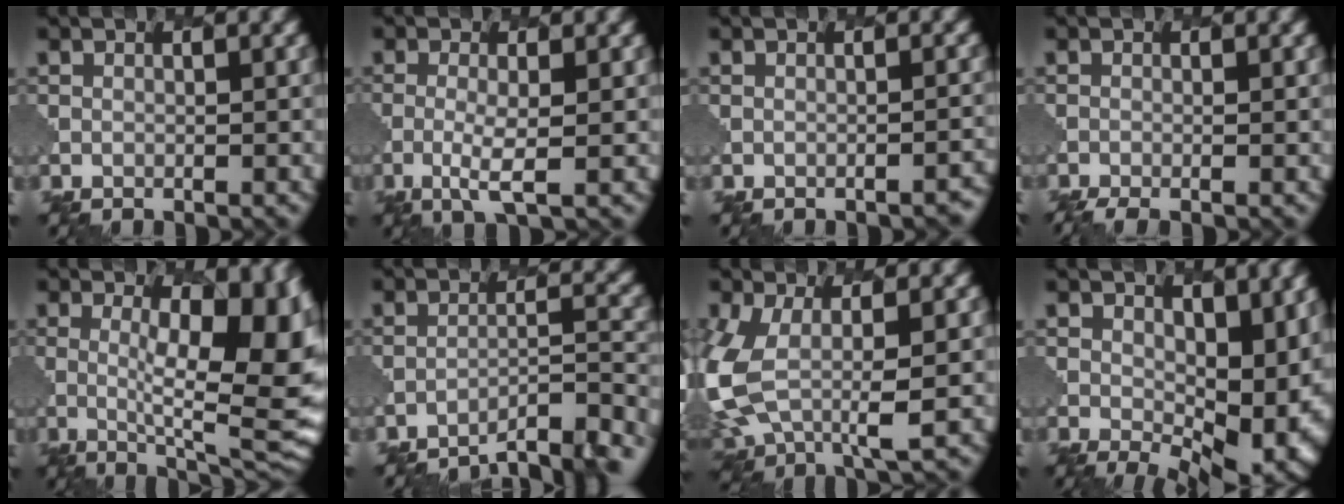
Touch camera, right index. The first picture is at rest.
{"total": 2.5, "force": [-0.4, 0.4, 2.4], "torque": [-0.053, -0.007, -0.014]}
{"total": 1.9, "force": [-1.6, 0.5, 0.9], "torque": [0.001, 0.006, -0.019]}
{"total": 2.9, "force": [-2.0, 0.8, 2.0], "torque": [-0.023, -0.003, -0.031]}
{"total": 13.1, "force": [1.5, 4.9, 12.1], "torque": [-0.121, 0.007, 0.018]}
{"total": 6.0, "force": [-5.4, 1.0, 2.6], "torque": [-0.033, 0.008, -0.082]}
{"total": 7.7, "force": [0.0, 4.4, 6.3], "torque": [-0.164, -0.012, -0.003]}
{"total": 10.4, "force": [1.1, 6.2, 8.3], "torque": [-0.105, -0.027, 0.032]}